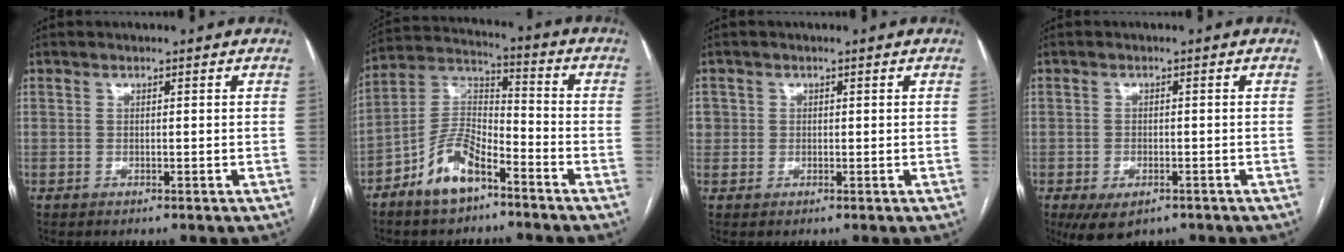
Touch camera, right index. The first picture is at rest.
{"total": 9.7, "force": [-6.2, 3.9, 6.4], "torque": [-0.135, 0.011, -0.119]}
{"total": 2.6, "force": [0.4, 2.5, 0.6], "torque": [-0.011, 0.010, 0.011]}
{"total": 5.5, "force": [-3.3, 2.9, 3.3], "torque": [-0.056, -0.008, -0.043]}